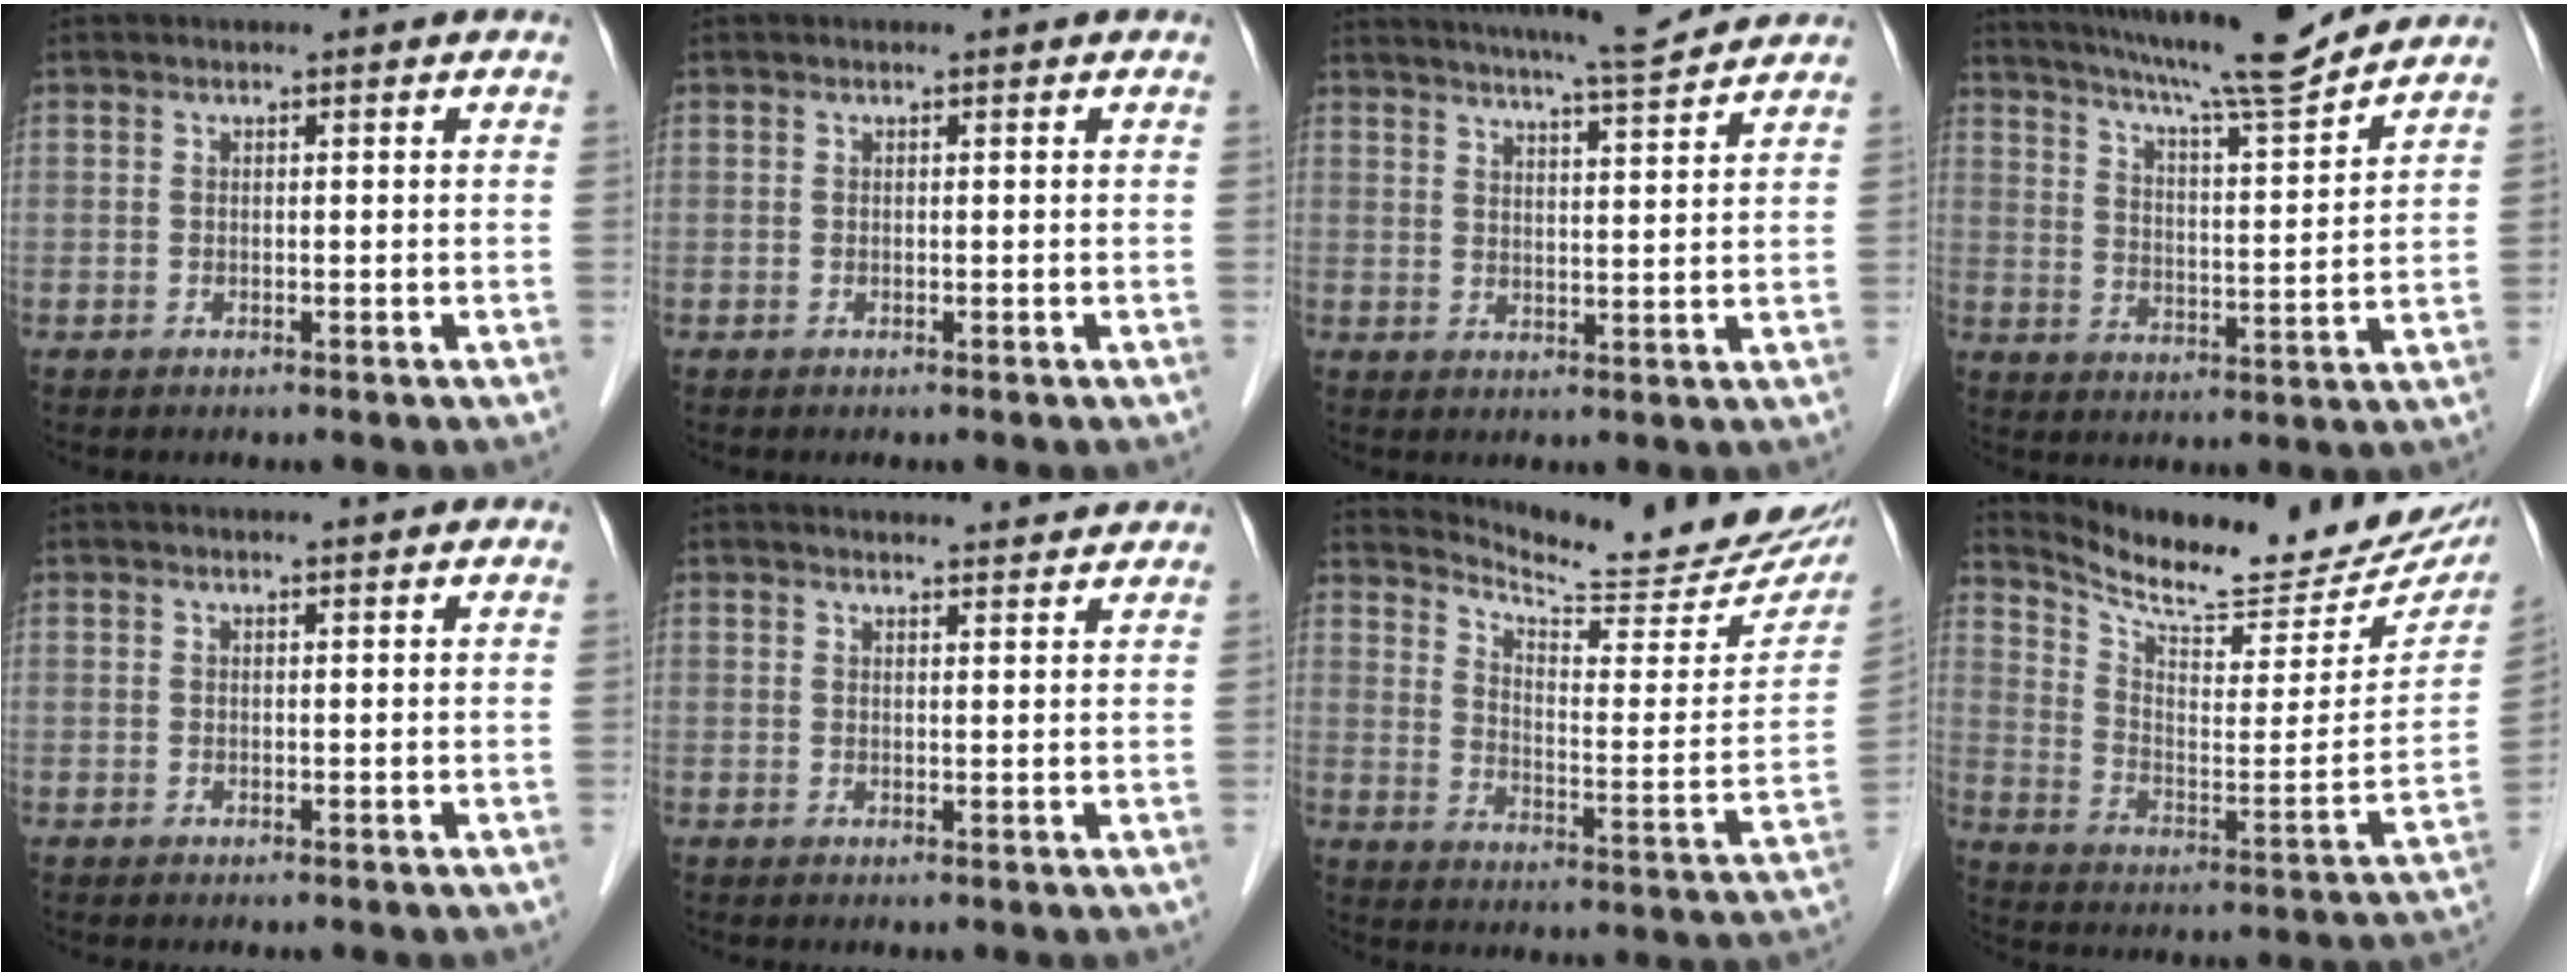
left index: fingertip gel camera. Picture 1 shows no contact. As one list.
[{"total": 0.0}, {"total": 8.8, "force": [8.1, -0.6, 3.5], "torque": [-0.057, -0.003, 0.110]}, {"total": 14.5, "force": [12.9, -0.5, 6.5], "torque": [-0.115, -0.014, 0.189]}, {"total": 0.5, "force": [-0.5, -0.2, 0.1], "torque": [-0.003, -0.002, -0.007]}, {"total": 4.4, "force": [4.3, 0.3, 0.6], "torque": [-0.008, 0.003, 0.038]}, {"total": 18.4, "force": [17.5, 1.6, 5.4], "torque": [-0.085, -0.093, 0.219]}, {"total": 20.1, "force": [18.4, 3.7, 7.1], "torque": [-0.117, -0.069, 0.257]}]